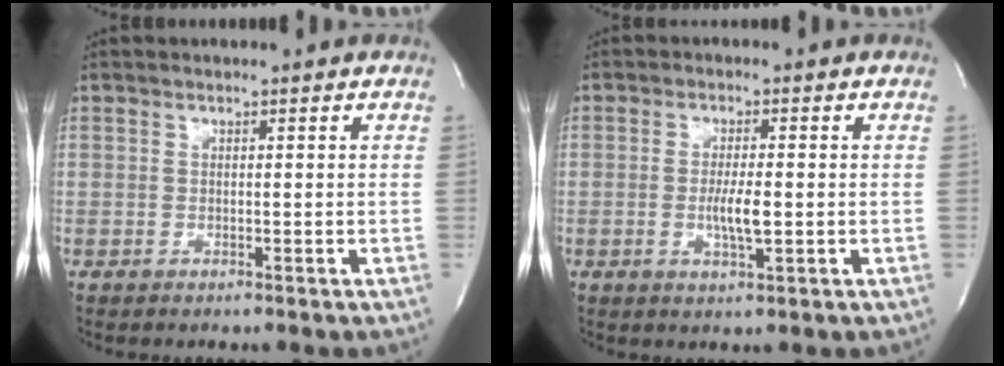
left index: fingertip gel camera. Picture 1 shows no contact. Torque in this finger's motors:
{"motor_torque": [0.19, 0.05, 0.09, 0.06]}